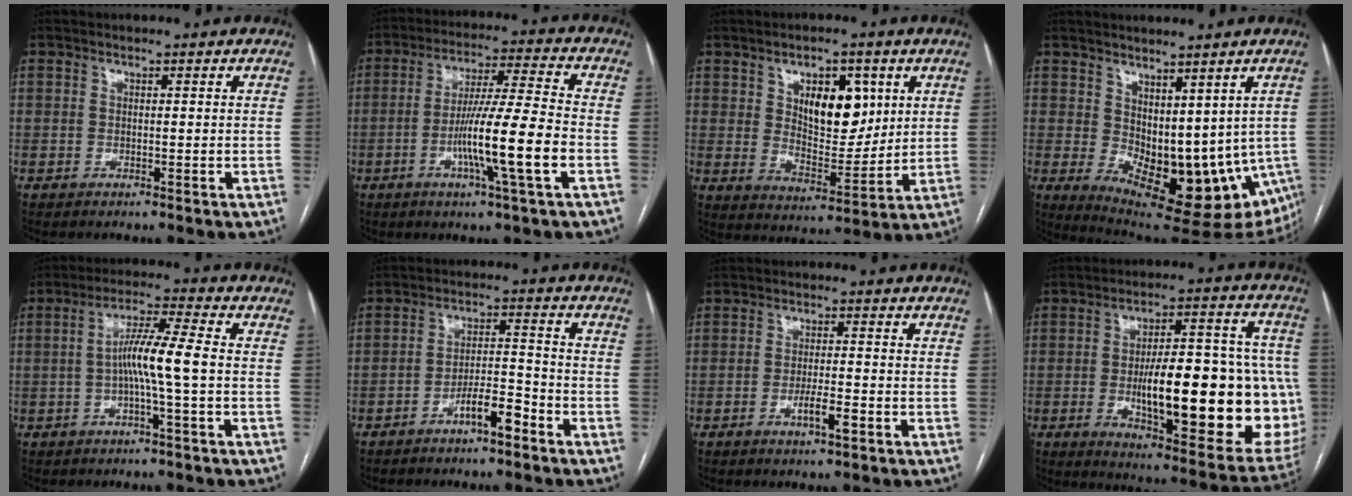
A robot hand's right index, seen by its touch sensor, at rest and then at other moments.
{"total": 12.8, "force": [-3.6, -0.8, 12.2], "torque": [-0.217, -0.006, -0.068]}
{"total": 10.3, "force": [3.8, 5.0, 8.1], "torque": [-0.123, 0.003, 0.070]}
{"total": 15.8, "force": [-2.0, 8.1, 13.5], "torque": [-0.174, -0.015, -0.006]}
{"total": 7.4, "force": [-0.9, -0.5, 7.4], "torque": [-0.137, 0.012, -0.019]}
{"total": 5.8, "force": [-3.8, 1.1, 4.2], "torque": [-0.077, 0.013, -0.063]}
{"total": 3.6, "force": [-1.7, 0.5, 3.2], "torque": [-0.057, -0.001, -0.027]}
{"total": 27.2, "force": [-3.4, 7.6, 25.9], "torque": [-0.297, 0.014, -0.025]}